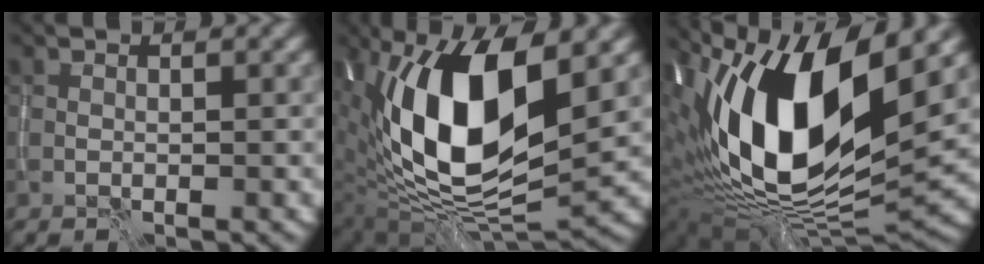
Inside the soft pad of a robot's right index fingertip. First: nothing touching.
{"total": 13.2, "force": [2.5, 5.7, 11.6], "torque": [-0.207, -0.001, 0.041]}
{"total": 15.8, "force": [3.3, 6.8, 13.9], "torque": [-0.263, -0.005, 0.057]}